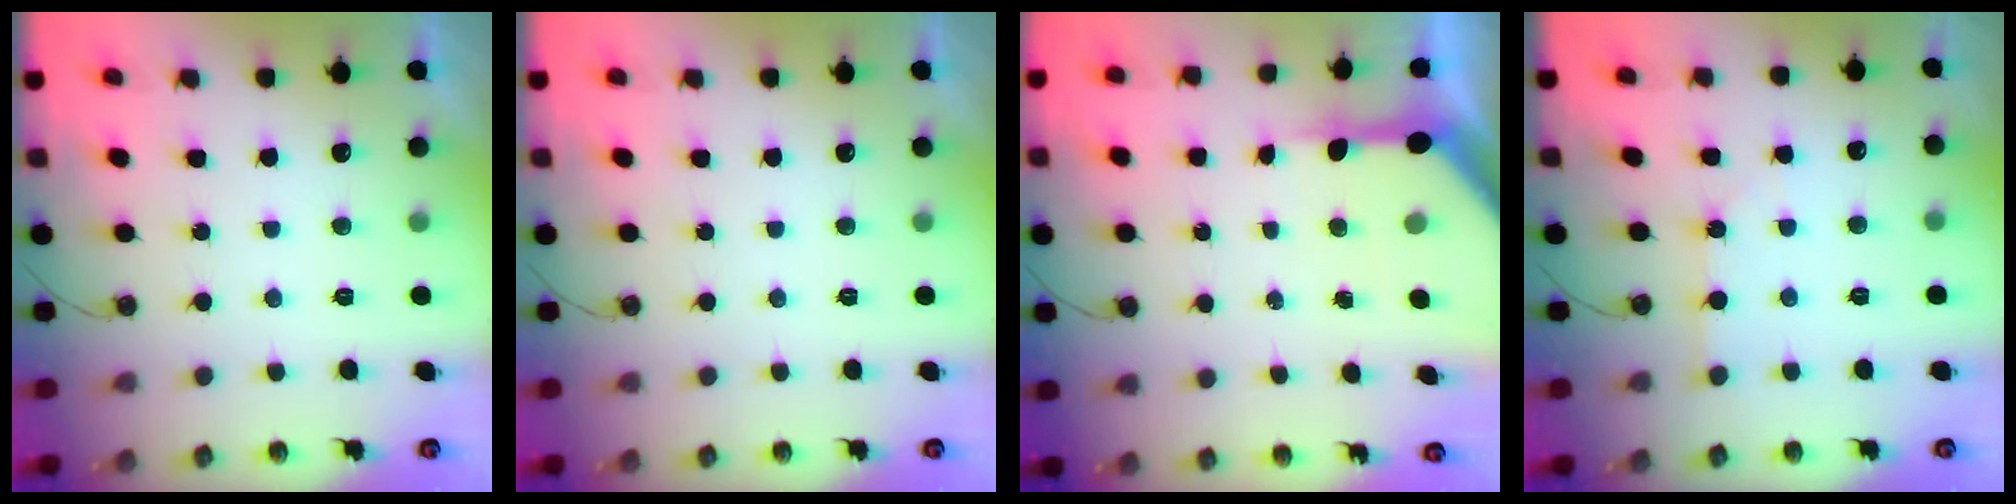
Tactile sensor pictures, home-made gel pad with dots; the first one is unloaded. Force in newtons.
{"total": 0.0}
{"total": 9.1, "press": 9.1, "slide": 1.0}
{"total": 1.3, "press": 1.2, "slide": 0.2}